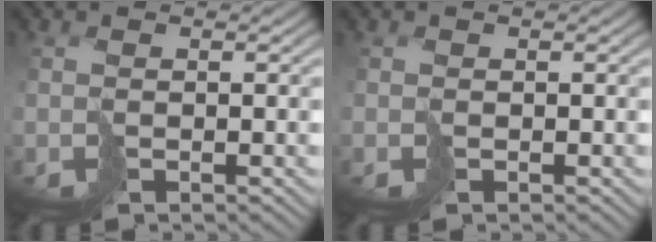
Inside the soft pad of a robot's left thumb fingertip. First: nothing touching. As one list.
[{"total": 0.0}]